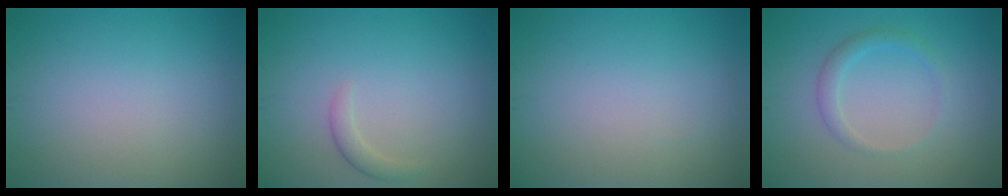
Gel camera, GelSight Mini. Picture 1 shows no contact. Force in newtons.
{"total": 1.2, "press": 1.2, "slide": 0.1}
{"total": 0.0}
{"total": 1.8, "press": 1.8, "slide": 0.1}